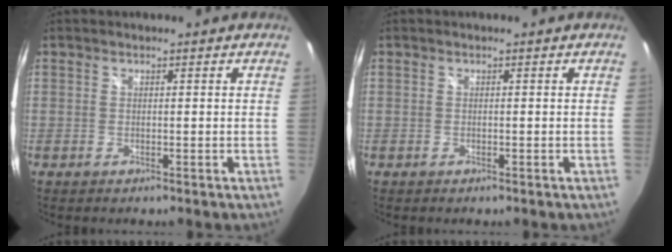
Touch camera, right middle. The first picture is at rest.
{"total": 0.0}